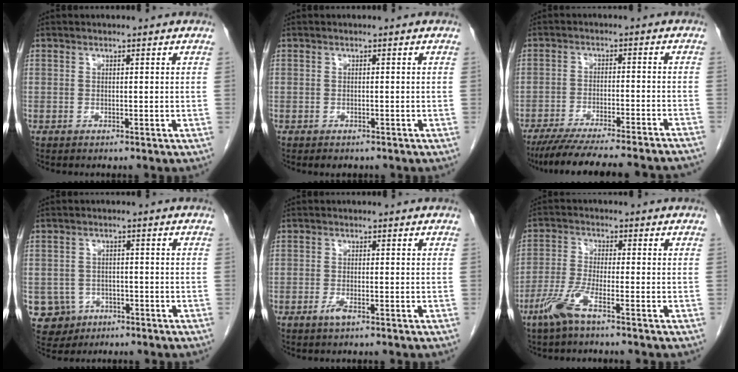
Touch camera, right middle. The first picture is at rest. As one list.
[{"total": 1.6, "force": [-1.2, 0.8, 0.6], "torque": [-0.008, -0.002, -0.012]}, {"total": 22.8, "force": [-20.7, 0.9, 9.6], "torque": [-0.114, -0.037, -0.277]}, {"total": 5.4, "force": [-2.2, 4.9, 0.4], "torque": [-0.012, 0.008, -0.029]}, {"total": 1.5, "force": [-0.9, 0.2, 1.2], "torque": [-0.028, -0.003, -0.017]}, {"total": 5.2, "force": [-3.4, 0.2, 4.0], "torque": [-0.094, -0.008, -0.075]}]